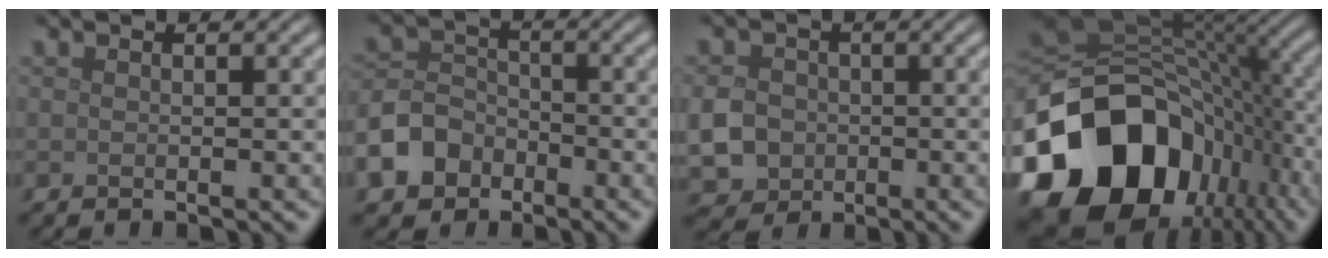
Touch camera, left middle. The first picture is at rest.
{"total": 5.9, "force": [-3.6, 4.4, 1.8], "torque": [-0.025, -0.003, -0.076]}
{"total": 4.5, "force": [-0.8, 4.0, 2.0], "torque": [-0.052, -0.007, -0.021]}
{"total": 17.9, "force": [-7.1, 12.9, 10.2], "torque": [-0.214, -0.027, -0.117]}